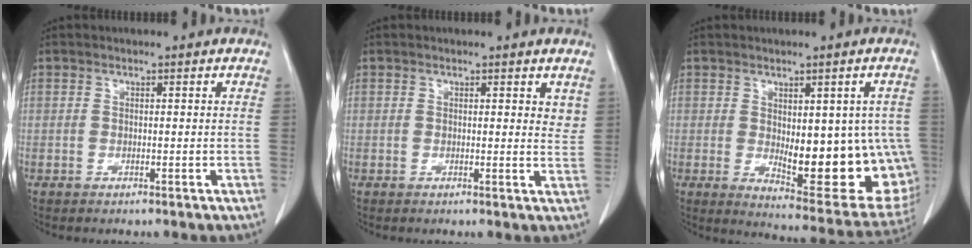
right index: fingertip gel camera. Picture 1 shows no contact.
{"total": 2.0, "force": [1.4, 0.7, 1.2], "torque": [-0.010, -0.009, 0.014]}
{"total": 17.2, "force": [-1.7, 6.8, 15.7], "torque": [-0.143, -0.001, 0.003]}